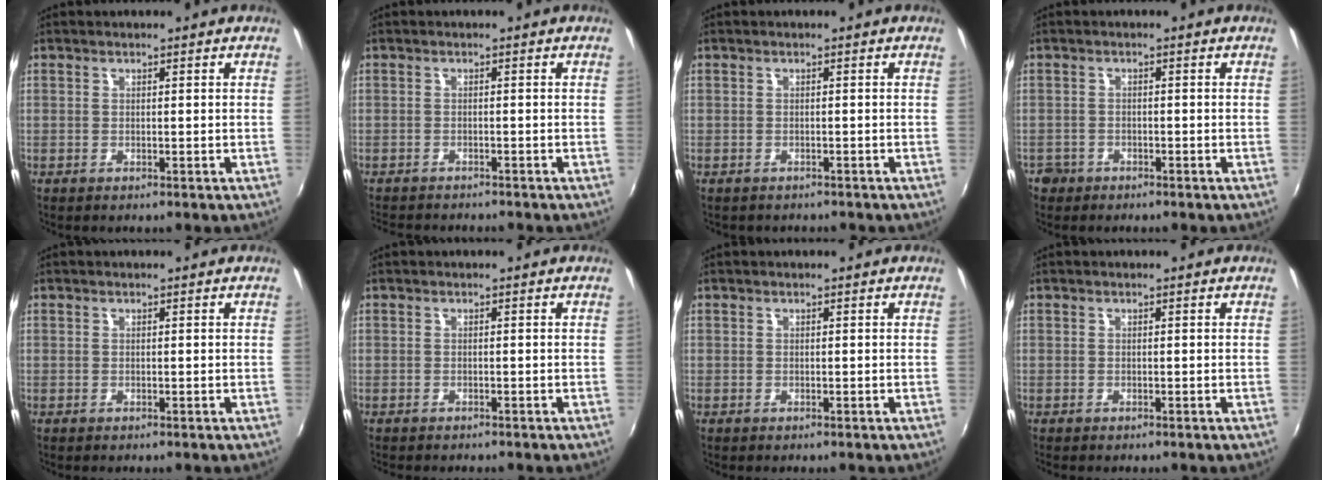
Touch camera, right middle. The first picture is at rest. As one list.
[{"total": 4.7, "force": [-4.4, 0.9, 1.3], "torque": [-0.039, -0.017, -0.072]}, {"total": 1.5, "force": [-1.3, 0.7, 0.3], "torque": [-0.010, -0.005, -0.017]}, {"total": 3.5, "force": [-2.3, 2.6, 0.7], "torque": [-0.028, -0.002, -0.041]}, {"total": 0.0}, {"total": 1.1, "force": [-1.0, 0.4, 0.2], "torque": [-0.008, -0.005, -0.016]}, {"total": 0.0}, {"total": 0.0}]